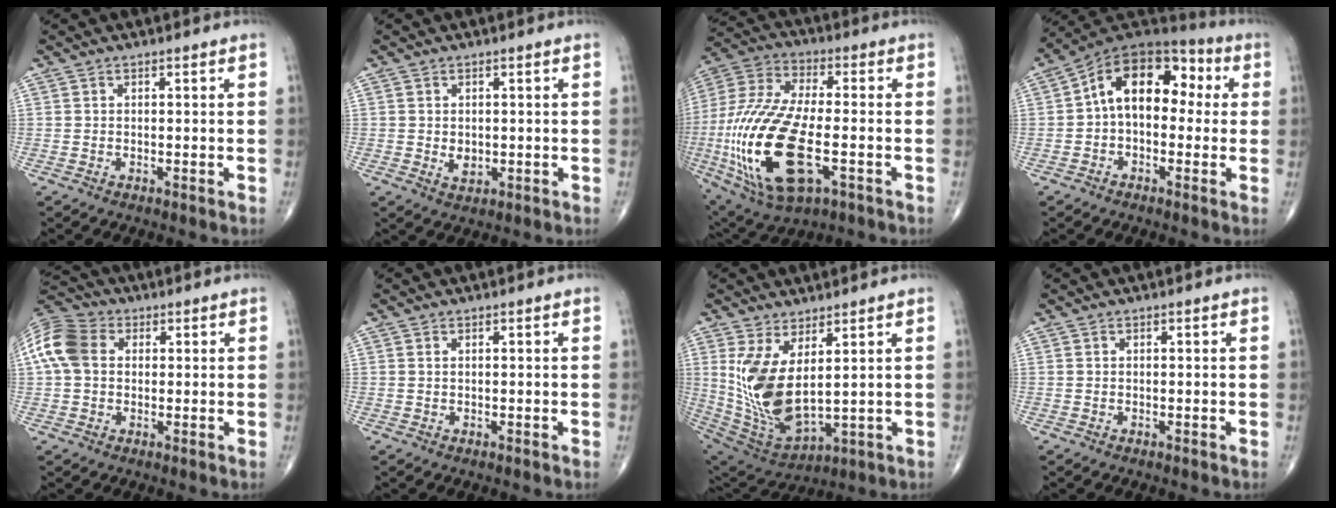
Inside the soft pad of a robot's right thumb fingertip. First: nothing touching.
{"total": 2.5, "force": [-0.1, 1.8, 1.7], "torque": [-0.020, -0.004, 0.005]}
{"total": 26.1, "force": [-6.2, 11.4, 22.7], "torque": [-0.534, -0.007, -0.097]}
{"total": 15.1, "force": [1.4, 9.6, 11.6], "torque": [-0.142, 0.052, 0.007]}
{"total": 10.3, "force": [1.6, 7.7, 6.7], "torque": [-0.138, 0.025, 0.021]}
{"total": 0.0}
{"total": 14.0, "force": [3.3, 6.0, 12.2], "torque": [-0.245, -0.036, 0.089]}
{"total": 0.0}